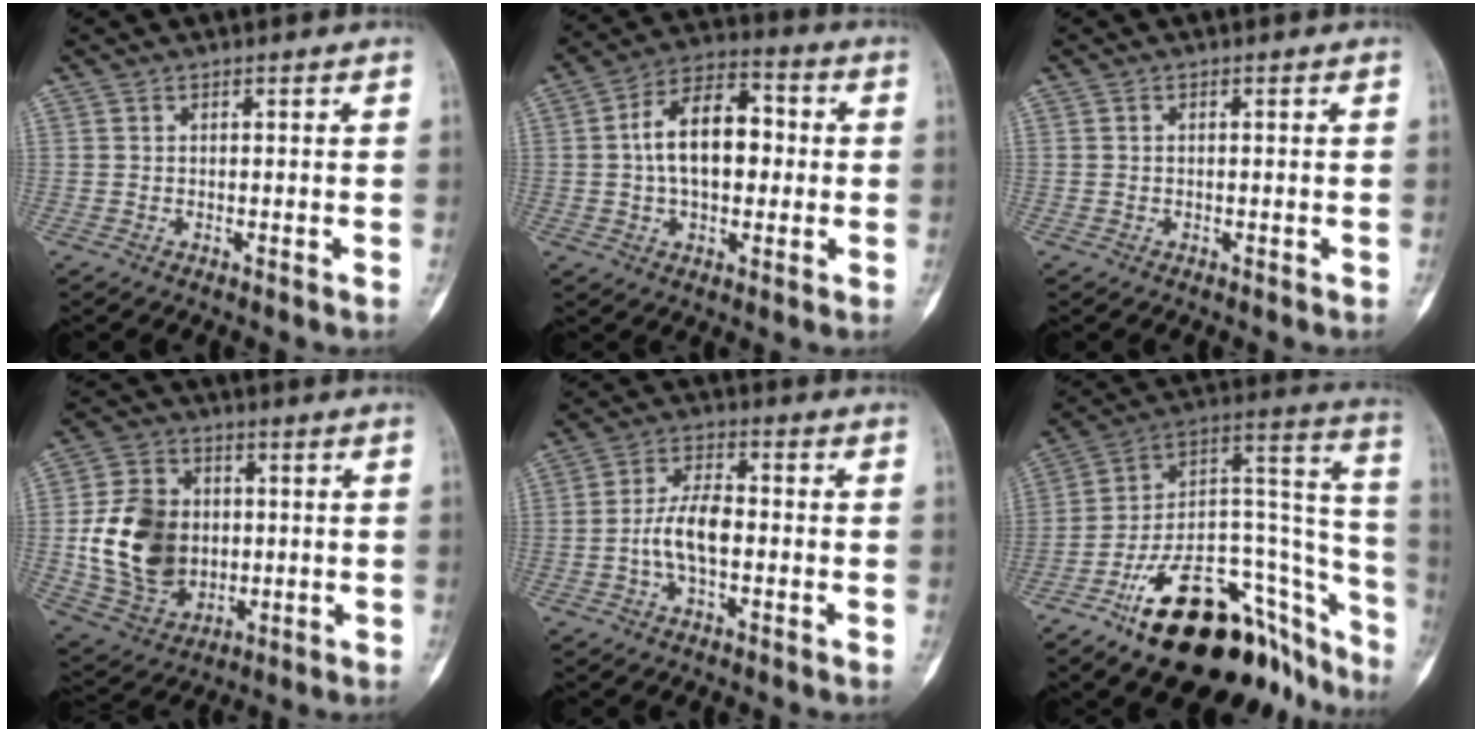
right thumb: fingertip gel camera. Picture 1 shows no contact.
{"total": 14.0, "force": [0.5, 8.6, 11.1], "torque": [-0.158, 0.032, 0.000]}
{"total": 0.6, "force": [-0.2, 0.5, 0.2], "torque": [0.002, 0.003, -0.004]}
{"total": 17.2, "force": [-0.3, 13.2, 11.0], "torque": [-0.168, 0.003, 0.009]}
{"total": 8.3, "force": [-1.6, 4.2, 7.0], "torque": [-0.133, 0.024, -0.034]}
{"total": 32.9, "force": [-18.6, 14.7, 22.8], "torque": [-0.222, 0.112, -0.284]}